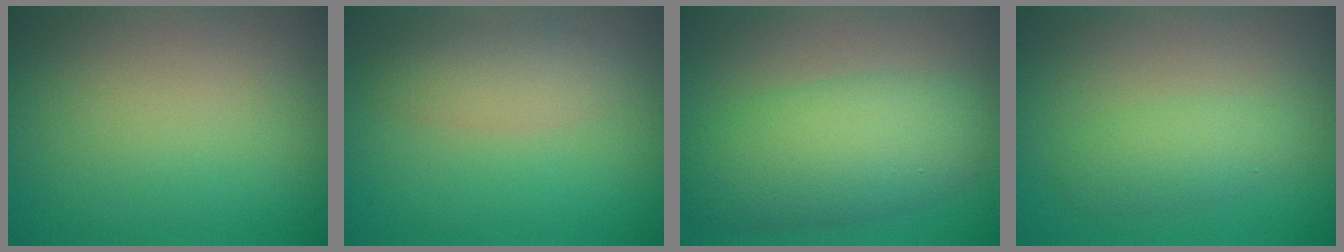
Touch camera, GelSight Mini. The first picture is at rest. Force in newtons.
{"total": 2.3, "press": 2.3, "slide": 0.2}
{"total": 6.9, "press": 6.9, "slide": 0.1}
{"total": 2.2, "press": 2.2, "slide": 0.1}